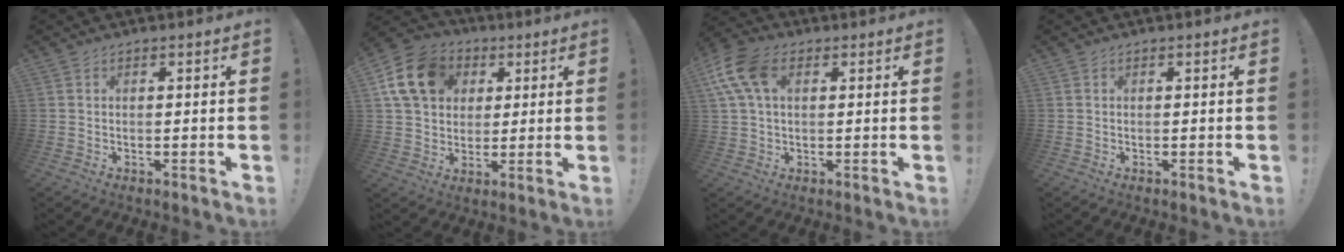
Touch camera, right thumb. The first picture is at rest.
{"total": 15.3, "force": [5.4, 11.9, 7.8], "torque": [-0.122, -0.006, 0.112]}
{"total": 12.6, "force": [4.2, 7.7, 9.0], "torque": [-0.193, 0.001, 0.081]}
{"total": 0.0}